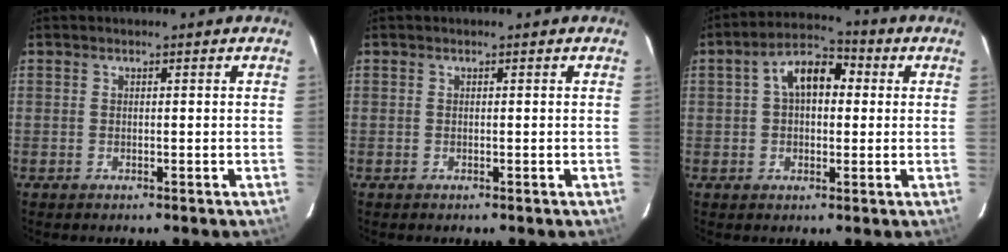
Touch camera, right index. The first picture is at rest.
{"total": 0.0}
{"total": 8.5, "force": [1.4, 5.2, 6.5], "torque": [-0.113, 0.033, 0.023]}